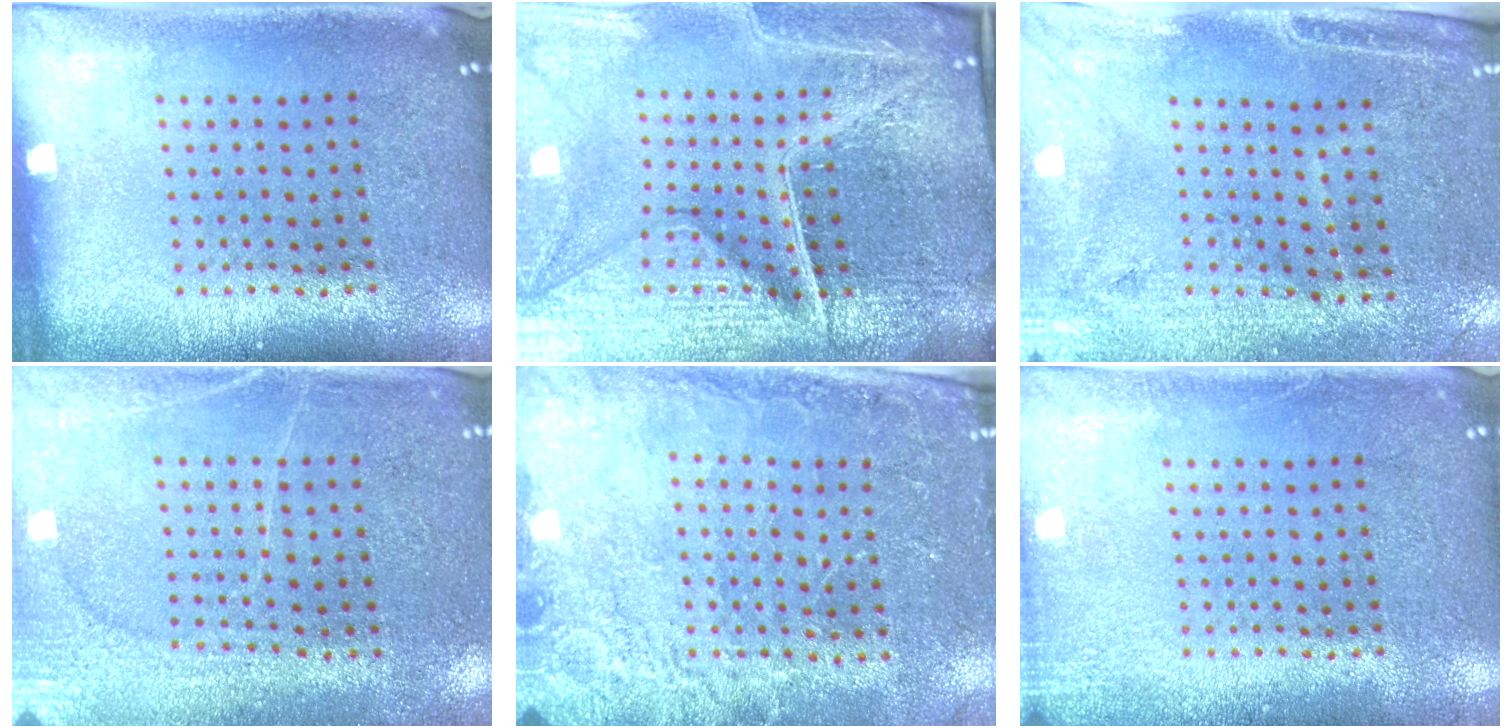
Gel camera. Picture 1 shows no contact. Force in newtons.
{"total": 6.8, "press": 6.0, "slide": 3.2}
{"total": 3.0, "press": 2.7, "slide": 1.4}
{"total": 2.8, "press": 2.7, "slide": 0.8}
{"total": 2.5, "press": 2.5, "slide": 0.5}
{"total": 1.7, "press": 1.7, "slide": 0.3}